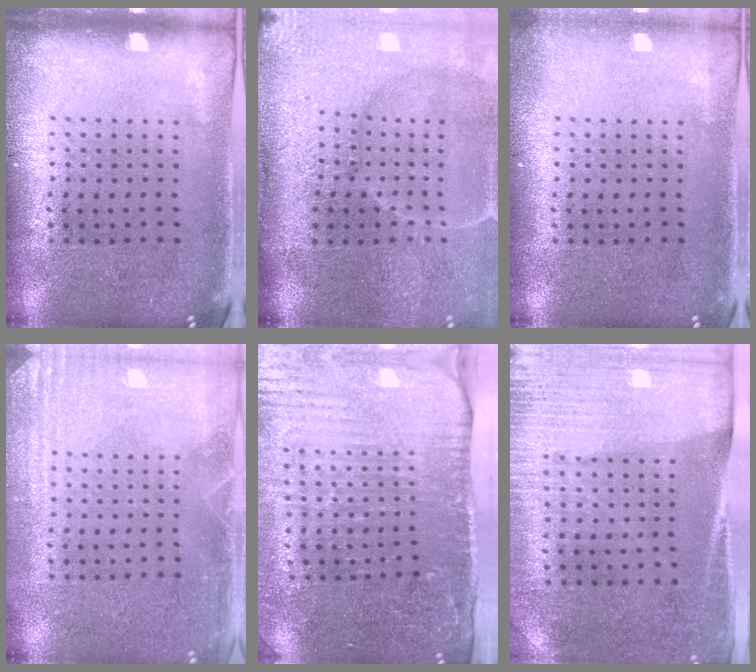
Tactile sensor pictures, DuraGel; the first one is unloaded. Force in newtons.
{"total": 4.6, "press": 3.8, "slide": 2.5}
{"total": 0.7, "press": 0.7, "slide": 0.0}
{"total": 2.9, "press": 2.9, "slide": 0.5}
{"total": 4.5, "press": 3.7, "slide": 2.4}
{"total": 2.9, "press": 2.6, "slide": 1.3}